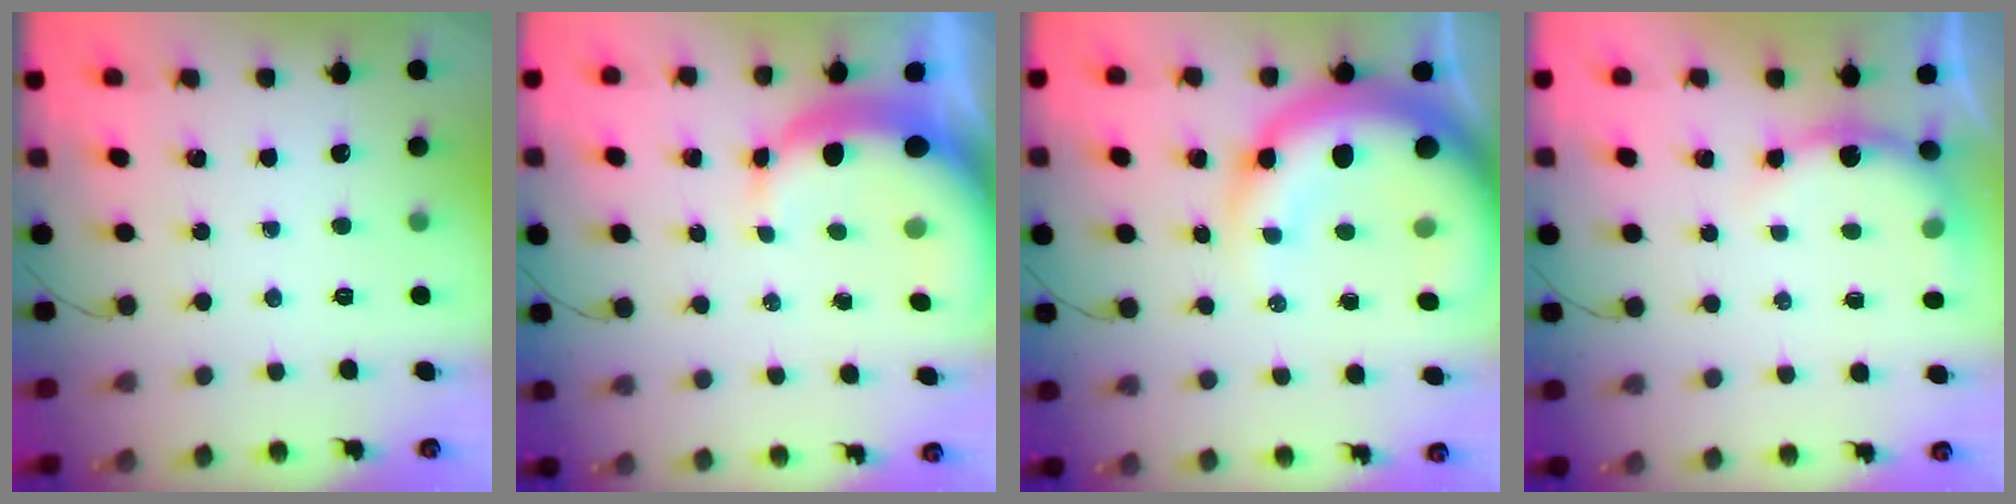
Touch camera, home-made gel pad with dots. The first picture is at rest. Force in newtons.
{"total": 10.3, "press": 10.1, "slide": 1.8}
{"total": 17.1, "press": 16.7, "slide": 3.6}
{"total": 5.3, "press": 5.3, "slide": 0.1}